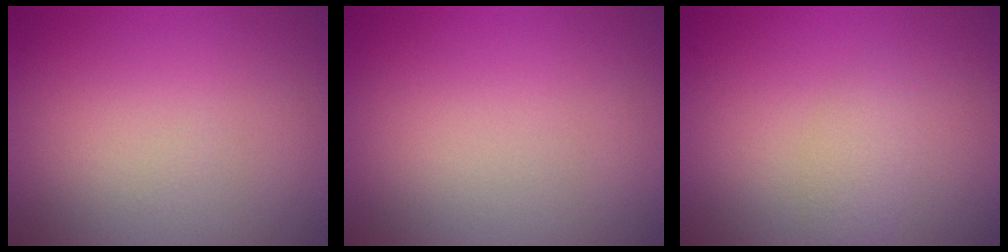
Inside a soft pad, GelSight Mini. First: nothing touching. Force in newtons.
{"total": 0.0}
{"total": 1.6, "press": 1.6, "slide": 0.0}